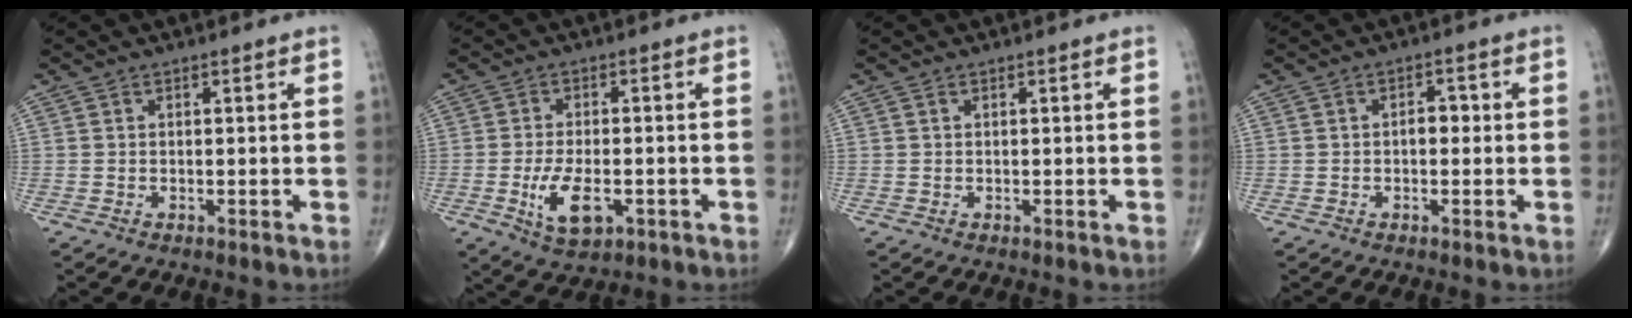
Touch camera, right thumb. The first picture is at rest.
{"total": 7.9, "force": [-2.4, 3.9, 6.5], "torque": [-0.115, -0.001, -0.034]}
{"total": 0.0}
{"total": 2.6, "force": [-0.1, 1.7, 2.0], "torque": [-0.018, 0.008, -0.007]}